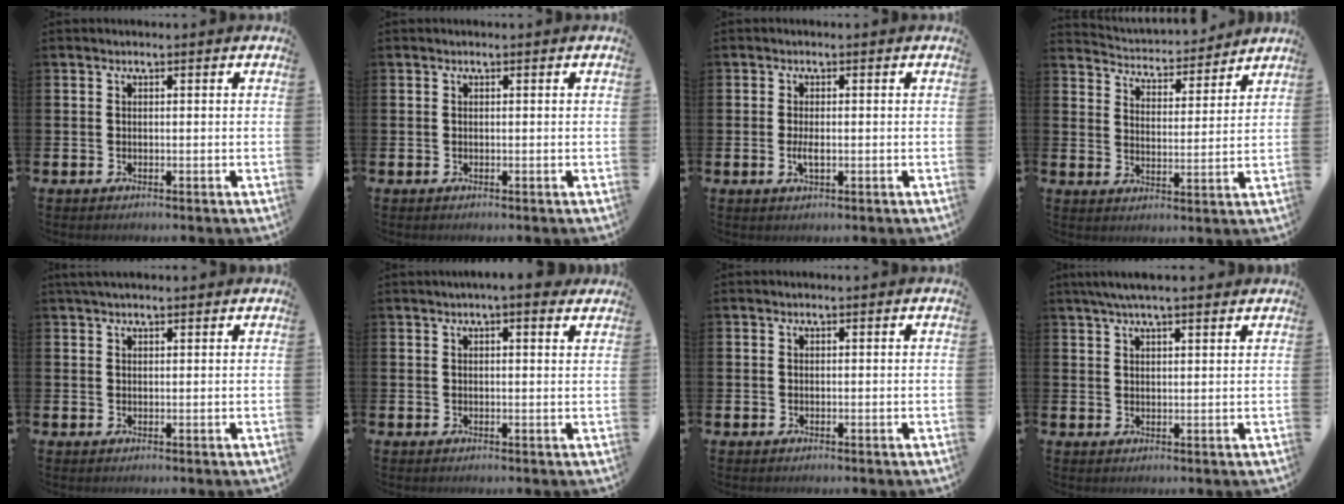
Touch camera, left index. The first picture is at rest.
{"total": 0.0}
{"total": 2.1, "force": [-0.2, 0.8, 1.9], "torque": [-0.029, -0.002, -0.006]}
{"total": 4.1, "force": [4.1, 0.8, -0.1], "torque": [-0.021, -0.036, 0.066]}
{"total": 2.0, "force": [1.8, 0.4, 0.8], "torque": [-0.004, -0.001, 0.029]}
{"total": 2.6, "force": [2.3, 0.0, 1.2], "torque": [-0.014, -0.012, 0.038]}
{"total": 0.0}
{"total": 5.4, "force": [5.0, 0.6, 1.8], "torque": [-0.042, -0.014, 0.090]}